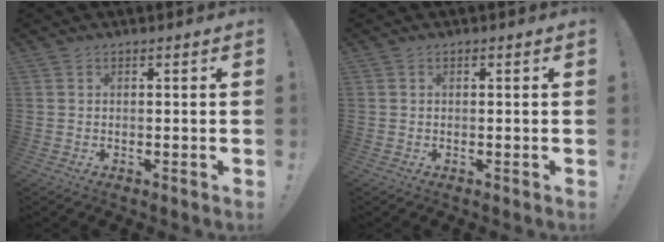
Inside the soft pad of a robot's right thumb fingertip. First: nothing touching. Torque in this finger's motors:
{"motor_torque": [0.05, -0.02, 0.25, -0.24, -0.03]}